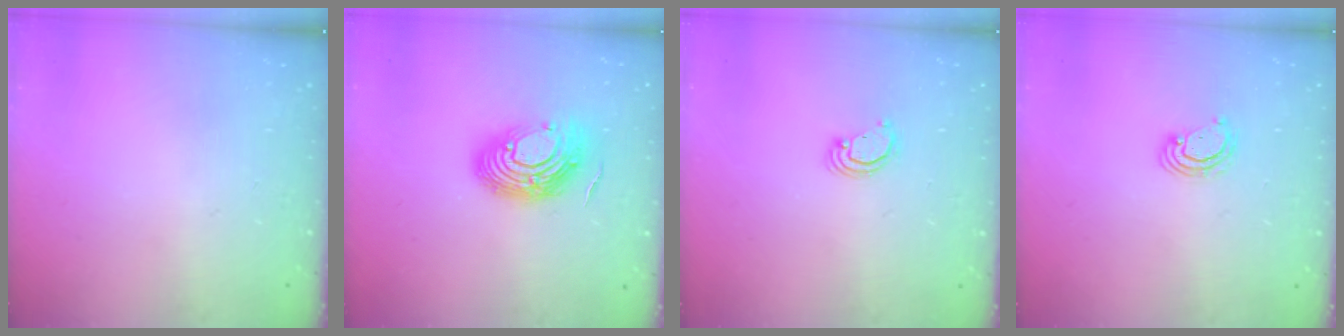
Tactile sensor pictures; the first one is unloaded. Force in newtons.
{"total": 13.5, "press": 13.5, "slide": 1.3}
{"total": 2.8, "press": 2.8, "slide": 0.2}
{"total": 3.6, "press": 3.6, "slide": 0.4}